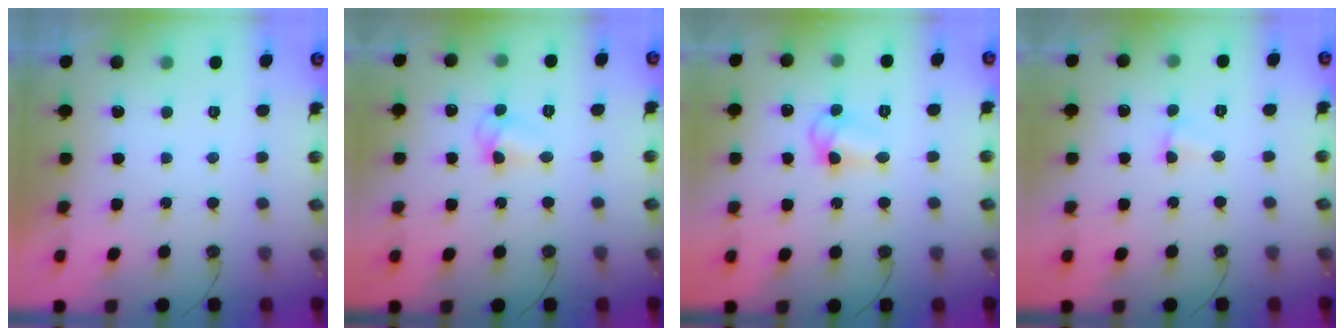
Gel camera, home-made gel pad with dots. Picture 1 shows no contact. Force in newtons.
{"total": 5.2, "press": 5.2, "slide": 0.5}
{"total": 8.0, "press": 7.9, "slide": 0.5}
{"total": 1.4, "press": 1.4, "slide": 0.4}